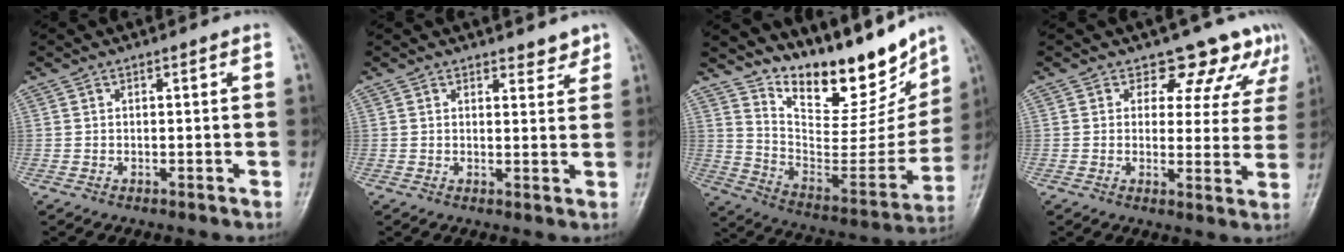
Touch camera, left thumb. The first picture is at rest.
{"total": 2.9, "force": [2.5, 1.3, 0.7], "torque": [0.011, -0.017, 0.031]}
{"total": 21.8, "force": [17.1, 7.9, 11.0], "torque": [-0.123, -0.103, 0.277]}
{"total": 9.7, "force": [7.8, 5.4, 1.7], "torque": [0.033, -0.038, 0.069]}